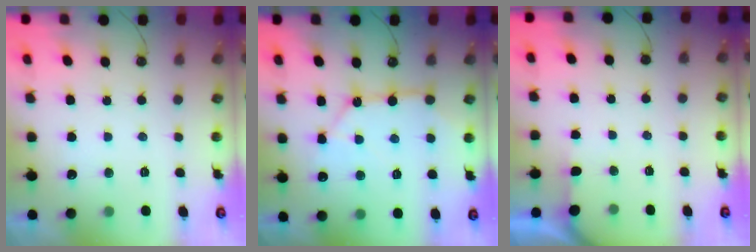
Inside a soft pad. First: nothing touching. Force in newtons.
{"total": 11.4, "press": 11.3, "slide": 1.0}
{"total": 1.9, "press": 1.9, "slide": 0.2}